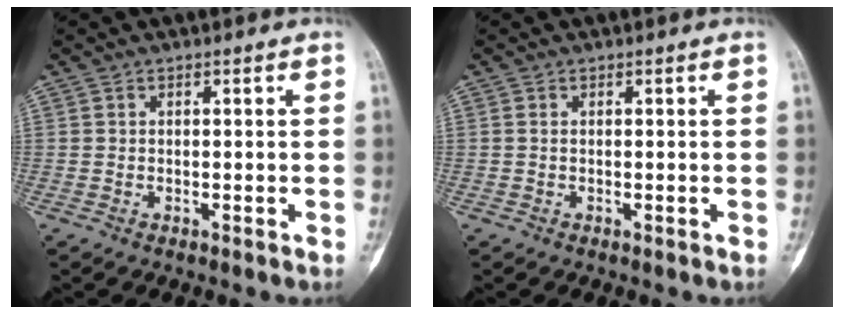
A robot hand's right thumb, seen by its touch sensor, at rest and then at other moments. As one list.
[{"total": 0.0}]